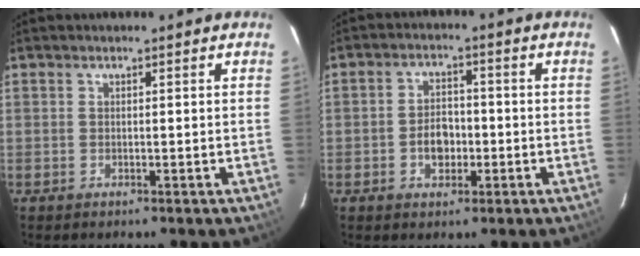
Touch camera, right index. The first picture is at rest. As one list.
[{"total": 5.1, "force": [-1.5, 3.5, 3.4], "torque": [-0.064, 0.012, -0.021]}]